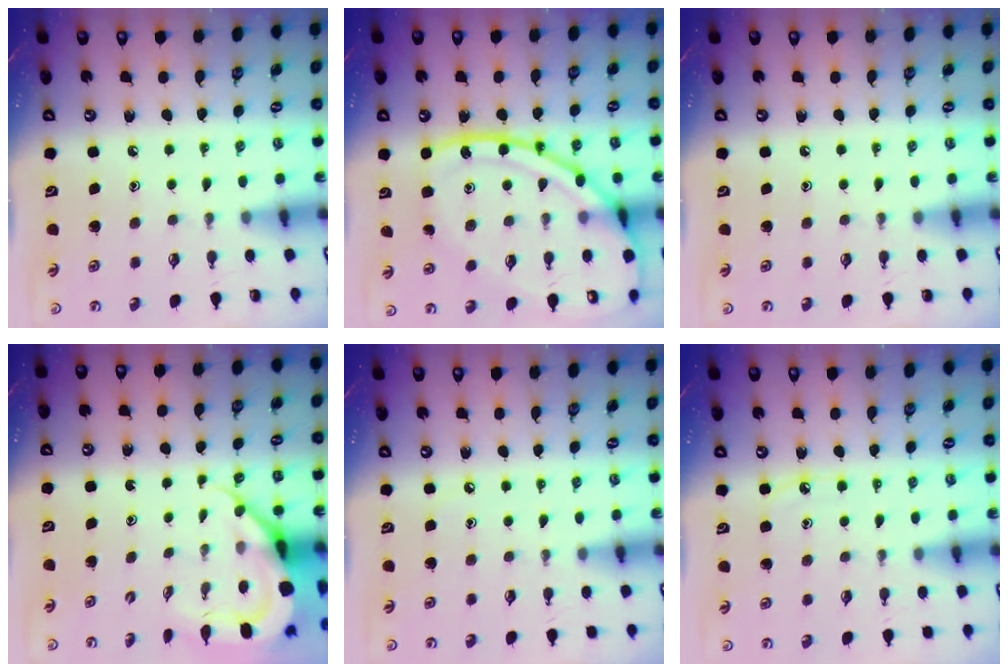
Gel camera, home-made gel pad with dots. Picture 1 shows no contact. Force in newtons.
{"total": 19.6, "press": 19.5, "slide": 2.0}
{"total": 0.0}
{"total": 9.0, "press": 8.9, "slide": 0.9}
{"total": 2.2, "press": 2.2, "slide": 0.3}
{"total": 4.6, "press": 4.6, "slide": 0.3}